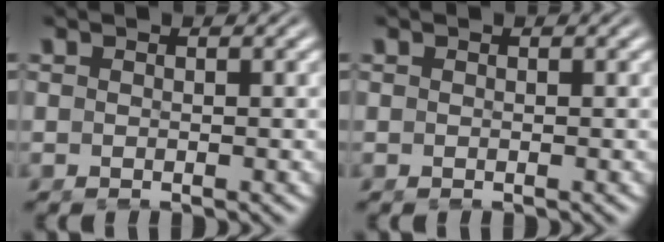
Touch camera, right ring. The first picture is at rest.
{"total": 0.0}